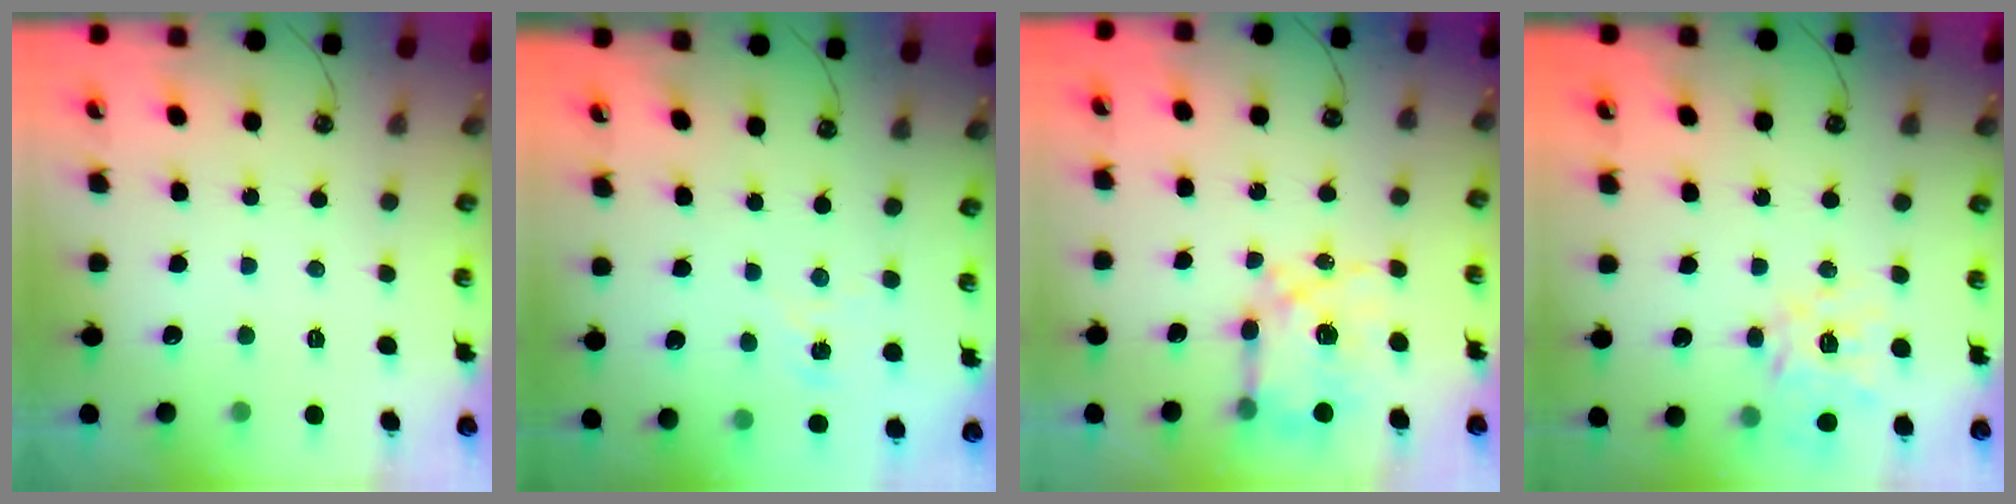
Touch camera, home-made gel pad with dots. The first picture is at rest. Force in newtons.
{"total": 1.0, "press": 1.0, "slide": 0.2}
{"total": 10.7, "press": 10.6, "slide": 1.1}
{"total": 17.4, "press": 17.2, "slide": 2.2}